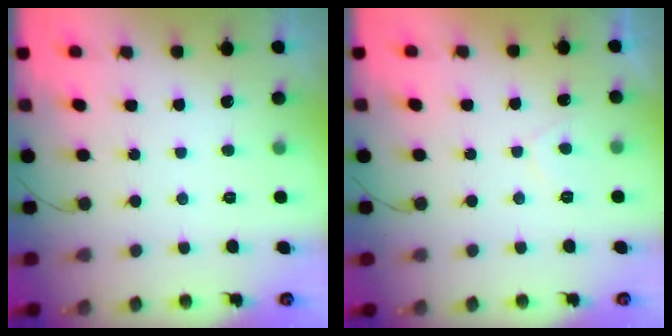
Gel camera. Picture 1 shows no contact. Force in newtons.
{"total": 1.3, "press": 1.2, "slide": 0.6}